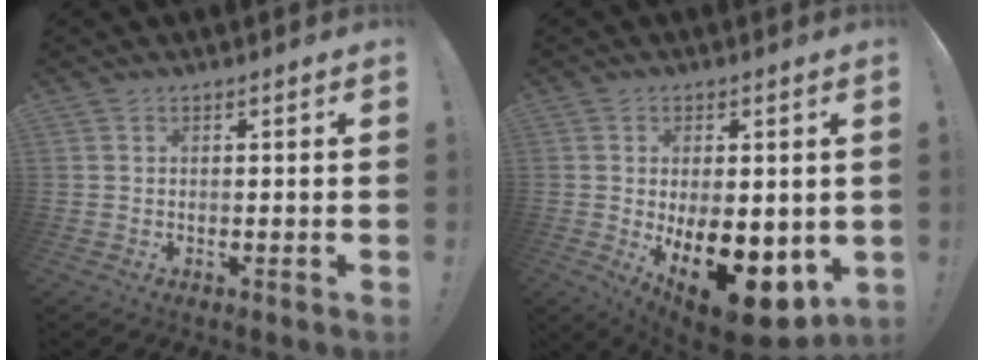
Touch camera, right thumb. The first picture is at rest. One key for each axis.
{"total": 16.3, "fx": -4.7, "fy": 7.8, "fz": 13.5, "tx": -0.174, "ty": 0.013, "tz": -0.062}